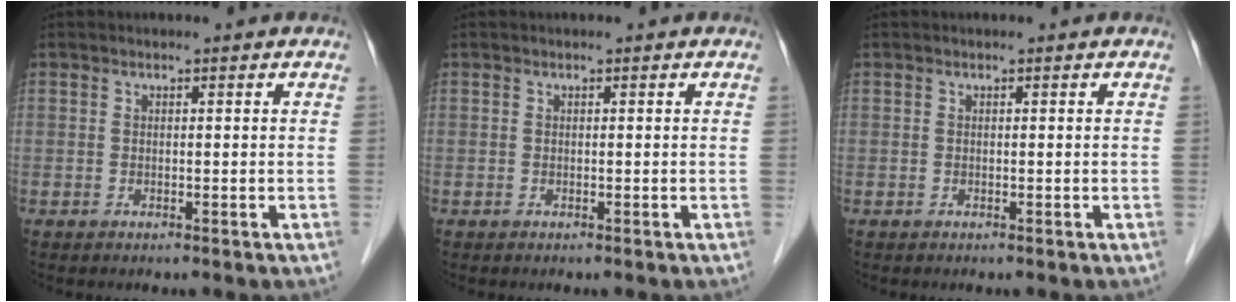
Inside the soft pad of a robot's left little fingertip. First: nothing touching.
{"total": 0.0}
{"total": 0.0}